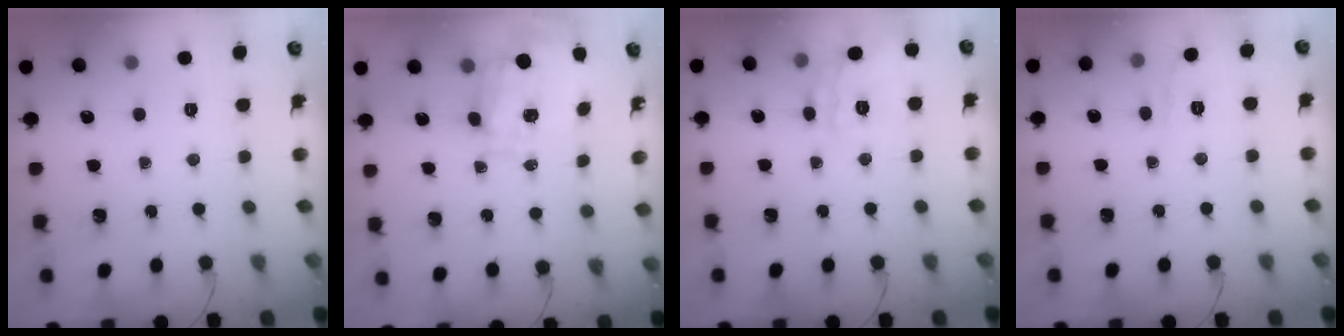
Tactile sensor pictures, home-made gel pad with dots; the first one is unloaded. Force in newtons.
{"total": 1.5, "press": 1.5, "slide": 0.4}
{"total": 11.9, "press": 11.9, "slide": 0.7}
{"total": 1.7, "press": 0.3, "slide": 1.6}